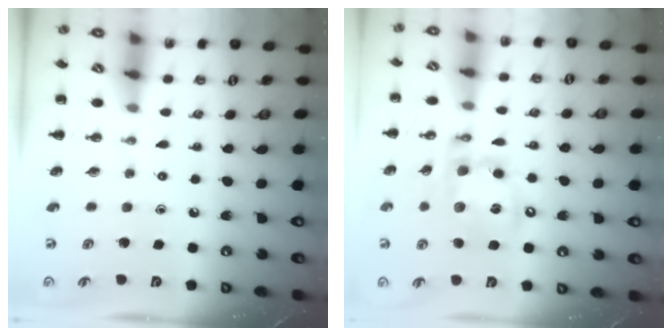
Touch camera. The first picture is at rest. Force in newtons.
{"total": 14.0, "press": 13.6, "slide": 3.2}